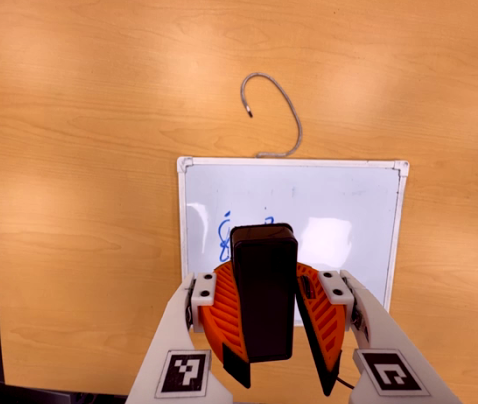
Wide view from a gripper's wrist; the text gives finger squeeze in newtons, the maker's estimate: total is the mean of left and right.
{"total": 10.5, "left": 10.9, "right": 10.1}